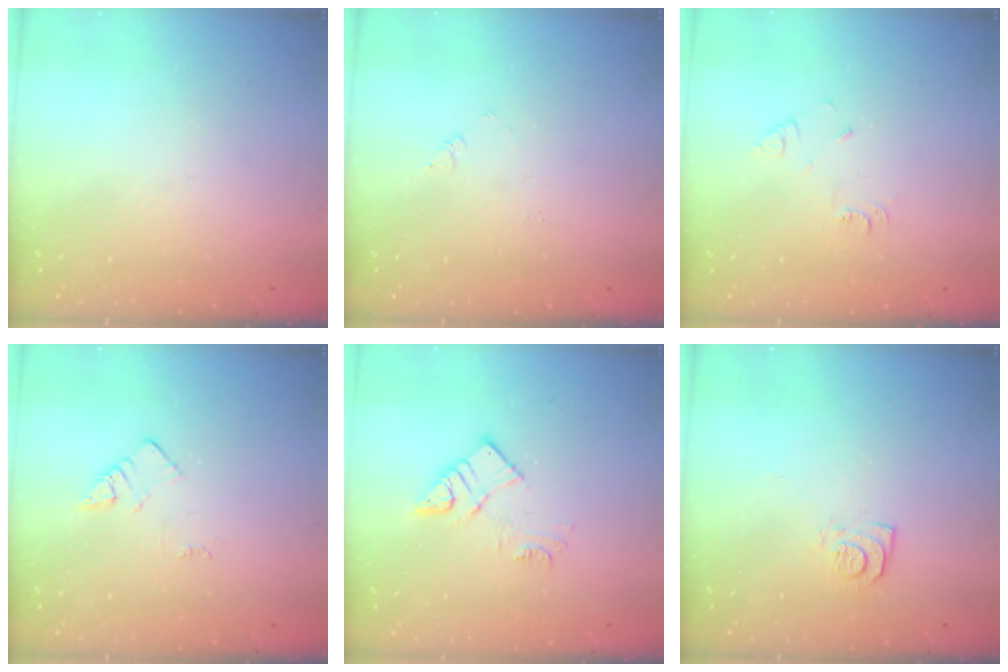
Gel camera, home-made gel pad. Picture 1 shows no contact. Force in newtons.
{"total": 3.0, "press": 3.0, "slide": 0.4}
{"total": 4.9, "press": 4.8, "slide": 0.7}
{"total": 2.1, "press": 2.1, "slide": 0.3}
{"total": 9.7, "press": 9.6, "slide": 0.6}
{"total": 6.8, "press": 6.7, "slide": 0.7}